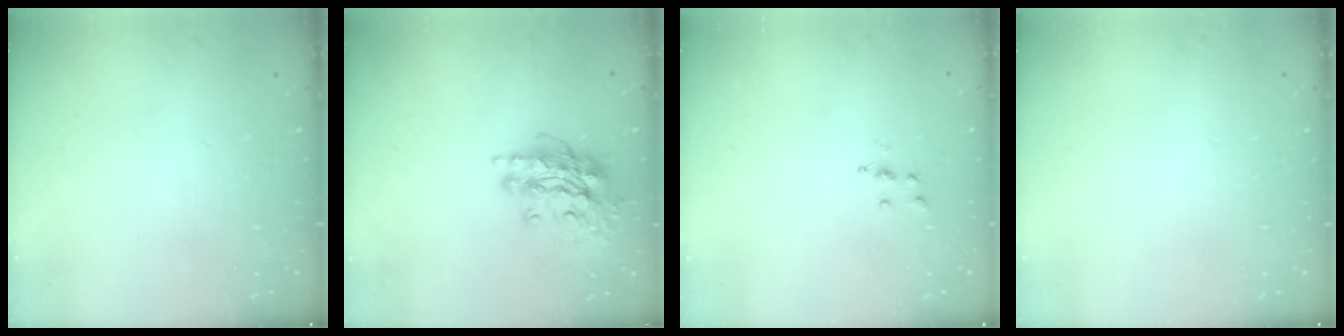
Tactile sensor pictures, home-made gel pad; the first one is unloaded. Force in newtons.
{"total": 15.0, "press": 14.9, "slide": 1.6}
{"total": 4.8, "press": 4.8, "slide": 0.5}
{"total": 0.0}